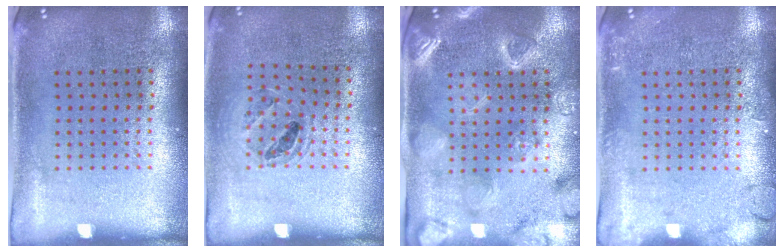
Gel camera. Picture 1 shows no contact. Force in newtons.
{"total": 1.0, "press": 1.0, "slide": 0.1}
{"total": 3.3, "press": 3.1, "slide": 1.0}
{"total": 1.7, "press": 1.7, "slide": 0.3}